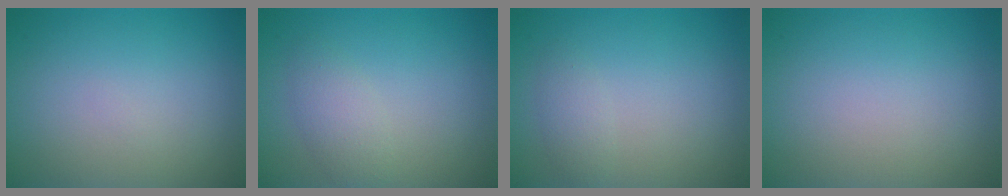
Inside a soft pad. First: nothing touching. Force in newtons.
{"total": 2.2, "press": 2.2, "slide": 0.1}
{"total": 1.3, "press": 1.3, "slide": 0.1}
{"total": 0.0}